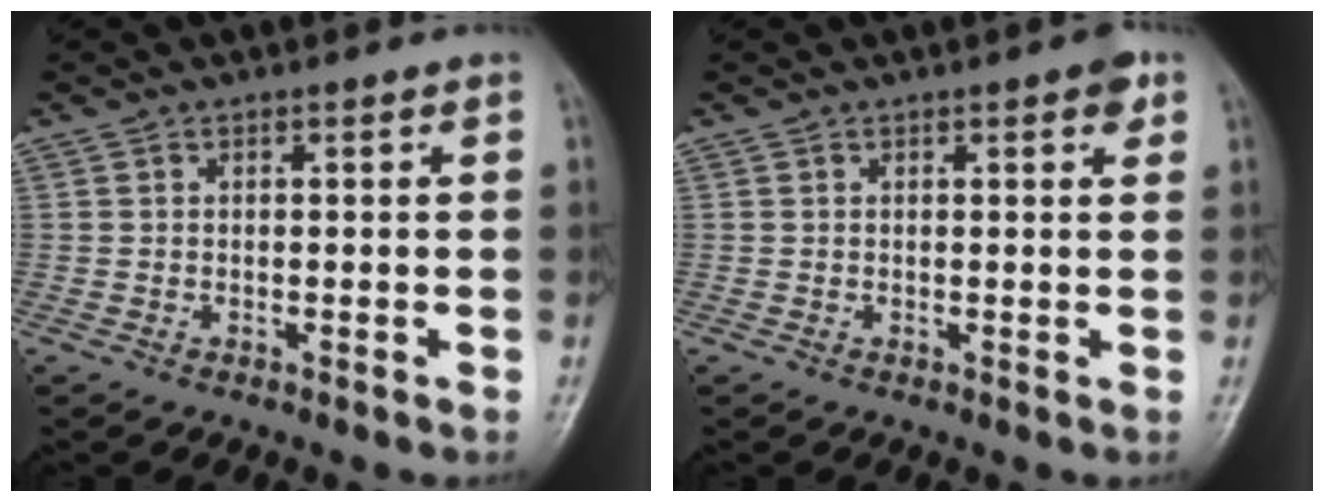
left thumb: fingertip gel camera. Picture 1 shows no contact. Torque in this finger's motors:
{"motor_torque": [0.43, 0.11, 0.36, -0.15, 0.00]}